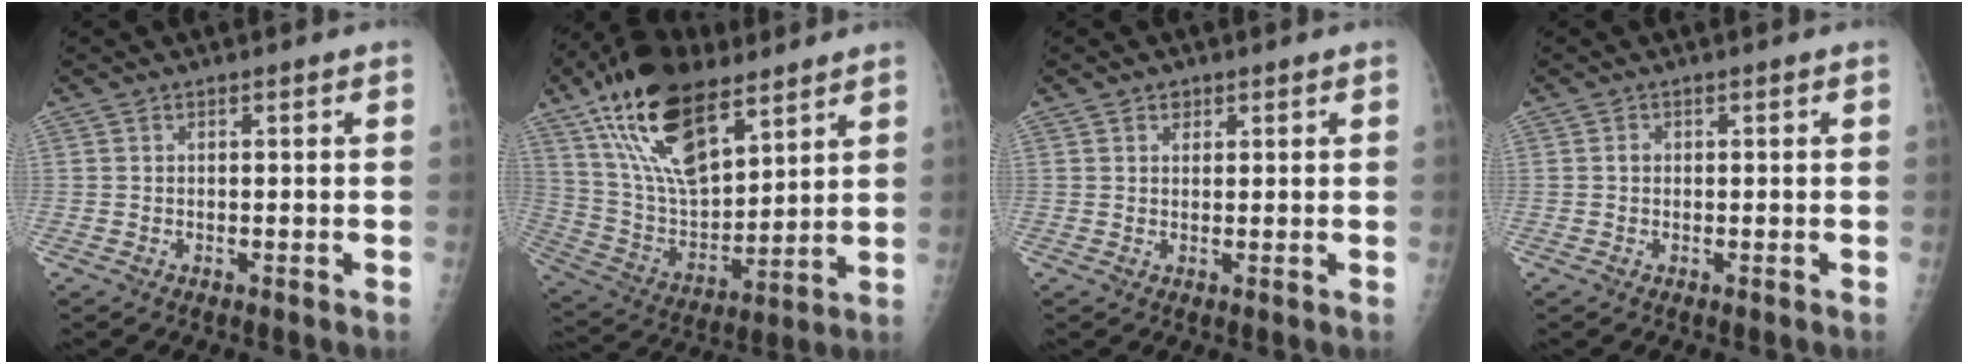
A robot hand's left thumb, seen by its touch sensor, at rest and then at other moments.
{"total": 22.6, "force": [13.3, 10.4, 15.0], "torque": [-0.255, -0.046, 0.251]}
{"total": 1.7, "force": [0.9, 1.4, 0.5], "torque": [0.004, -0.004, 0.011]}
{"total": 0.7, "force": [0.0, 0.7, 0.3], "torque": [0.001, 0.002, -0.003]}